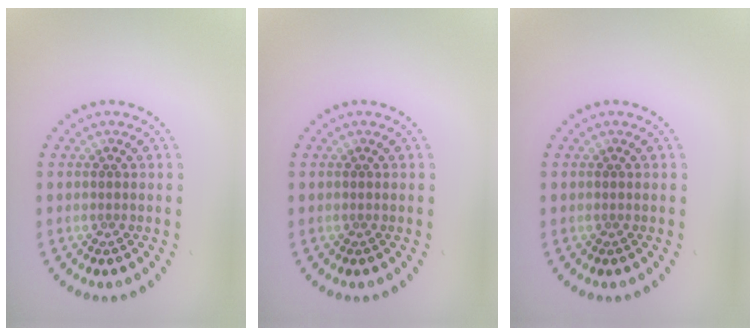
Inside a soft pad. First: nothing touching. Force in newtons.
{"total": 0.0}
{"total": 0.0}